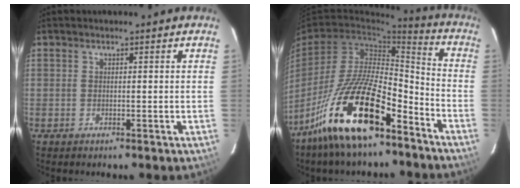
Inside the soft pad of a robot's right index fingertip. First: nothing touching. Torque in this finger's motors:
{"motor_torque": [1.25, -0.89, 1.05, 0.21]}